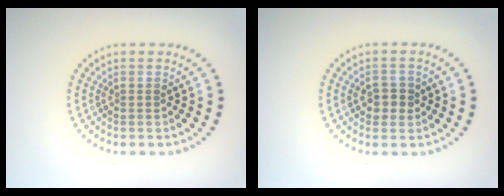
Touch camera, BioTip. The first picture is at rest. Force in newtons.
{"total": 1.9, "press": 1.9, "slide": 0.3}